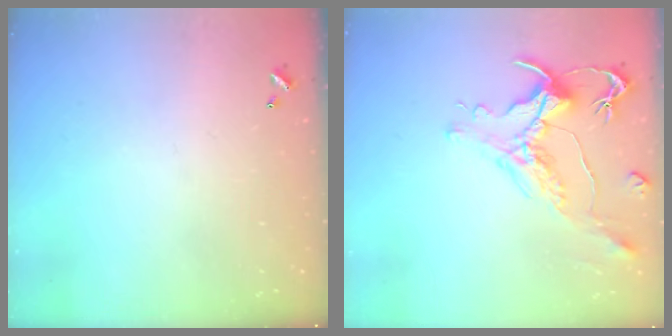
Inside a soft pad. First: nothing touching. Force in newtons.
{"total": 1.8, "press": 1.3, "slide": 1.2}